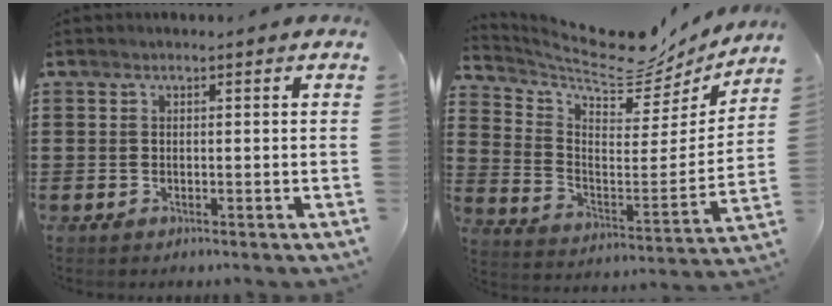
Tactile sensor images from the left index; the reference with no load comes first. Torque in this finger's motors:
{"motor_torque": [1.31, -0.83, 0.42, 0.08]}